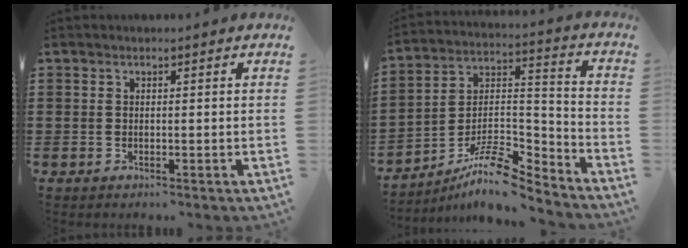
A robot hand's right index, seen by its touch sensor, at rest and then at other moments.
{"total": 10.5, "force": [-8.6, 2.8, 5.2], "torque": [-0.101, 0.021, -0.167]}